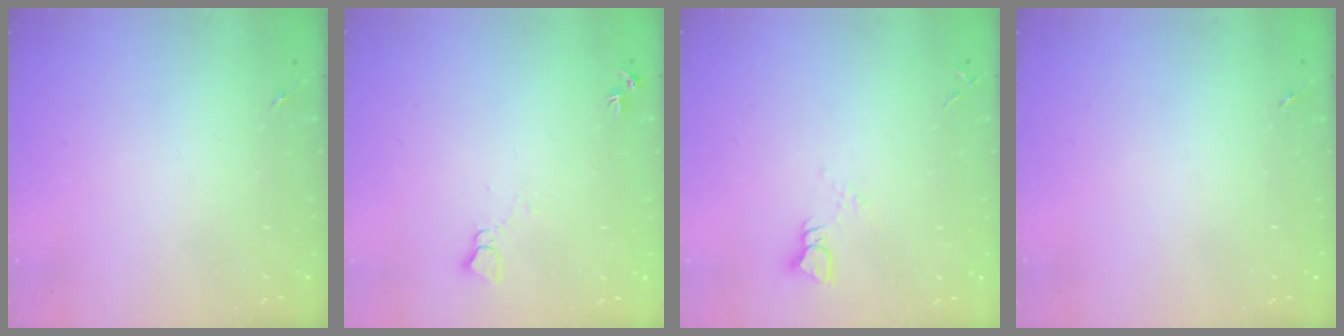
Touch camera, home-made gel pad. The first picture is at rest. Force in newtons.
{"total": 5.2, "press": 5.2, "slide": 0.6}
{"total": 3.5, "press": 3.5, "slide": 0.2}
{"total": 0.0}